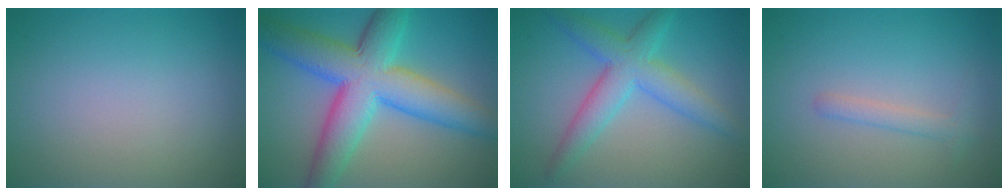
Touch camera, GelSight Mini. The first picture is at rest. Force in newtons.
{"total": 10.5, "press": 10.5, "slide": 0.2}
{"total": 5.1, "press": 5.1, "slide": 0.1}
{"total": 1.4, "press": 1.4, "slide": 0.0}